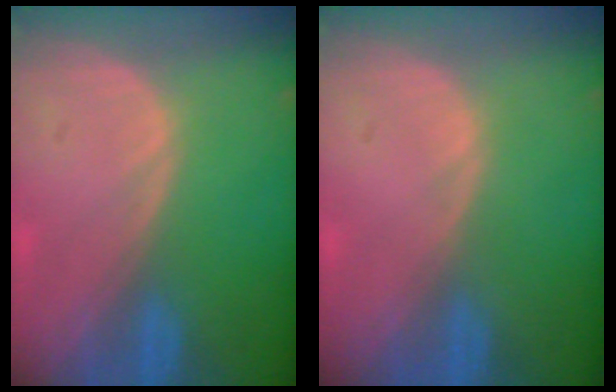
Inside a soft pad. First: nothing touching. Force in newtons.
{"total": 0.0}